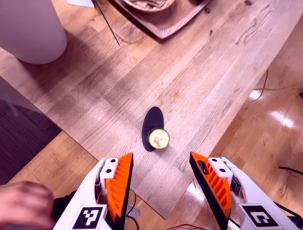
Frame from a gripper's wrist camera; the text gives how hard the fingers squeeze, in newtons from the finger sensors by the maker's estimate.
{"total": 0.0}